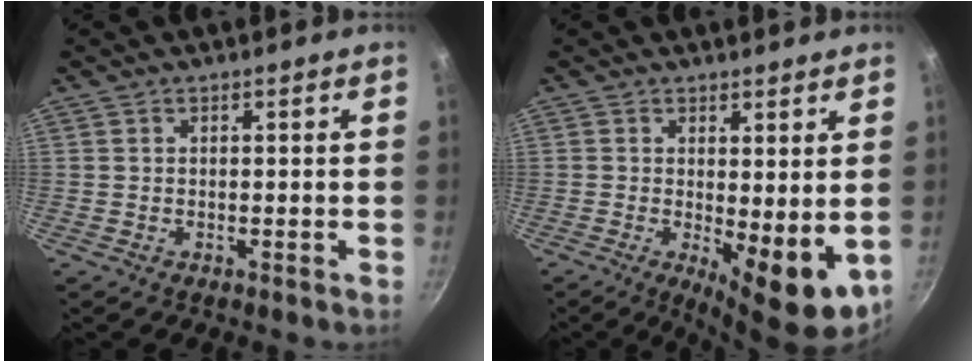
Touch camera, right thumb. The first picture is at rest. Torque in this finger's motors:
{"motor_torque": [-0.40, 0.79, 0.20, 0.12, 0.31]}